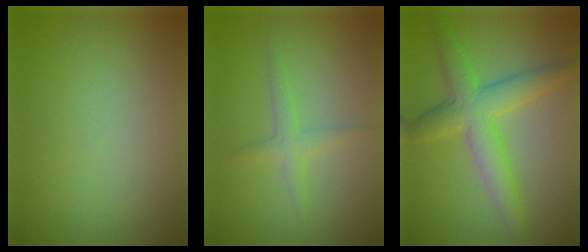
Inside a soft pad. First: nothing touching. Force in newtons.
{"total": 1.8, "press": 1.8, "slide": 0.1}
{"total": 5.5, "press": 5.5, "slide": 0.1}